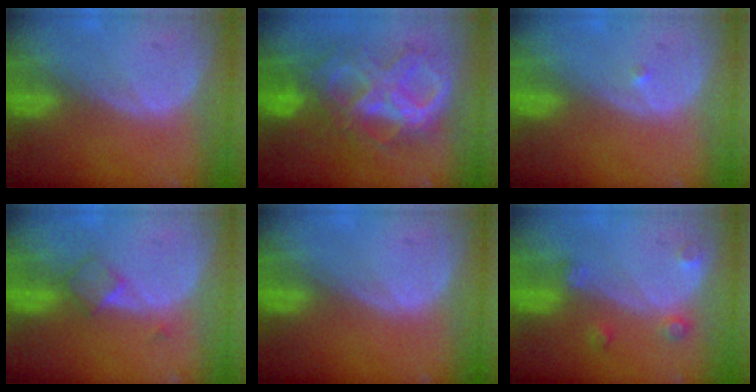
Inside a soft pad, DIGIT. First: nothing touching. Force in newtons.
{"total": 10.1, "press": 10.0, "slide": 1.2}
{"total": 0.6, "press": 0.5, "slide": 0.4}
{"total": 3.0, "press": 2.7, "slide": 1.2}
{"total": 0.0}
{"total": 2.7, "press": 2.6, "slide": 0.5}